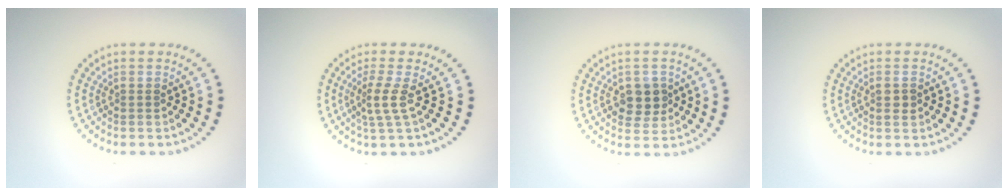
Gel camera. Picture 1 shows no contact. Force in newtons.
{"total": 2.3, "press": 1.5, "slide": 1.7}
{"total": 2.9, "press": 2.8, "slide": 0.7}
{"total": 1.2, "press": 1.1, "slide": 0.3}